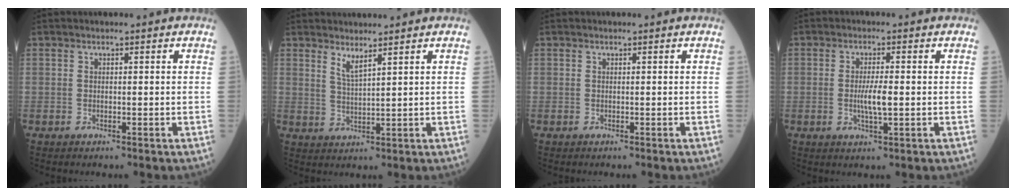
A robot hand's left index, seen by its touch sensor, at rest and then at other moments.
{"total": 2.7, "force": [2.1, -0.2, 1.7], "torque": [-0.037, -0.014, 0.045]}
{"total": 0.0}
{"total": 3.7, "force": [-0.3, 0.4, 3.7], "torque": [-0.074, -0.006, -0.004]}